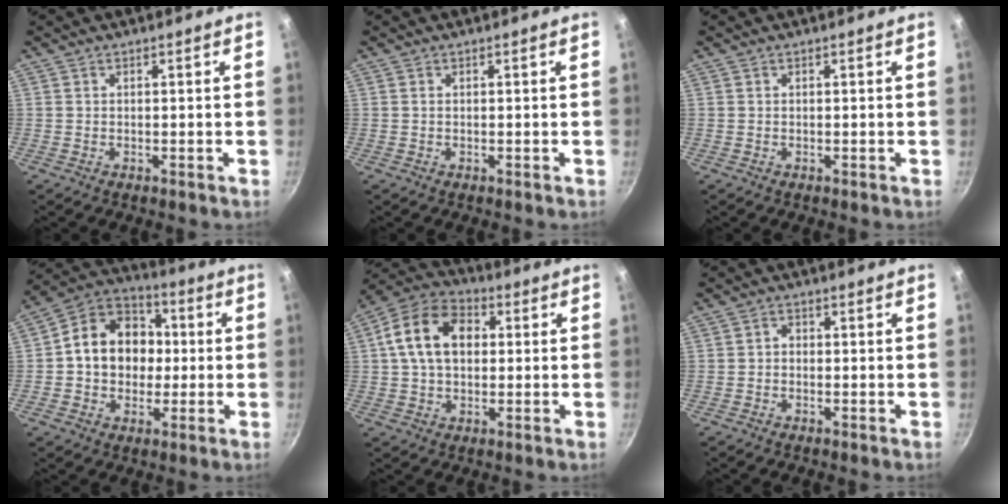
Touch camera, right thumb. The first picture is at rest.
{"total": 0.0}
{"total": 0.0}
{"total": 14.9, "force": [0.5, 12.2, 8.6], "torque": [-0.102, 0.029, -0.010]}
{"total": 13.6, "force": [2.2, 9.6, 9.4], "torque": [-0.140, 0.023, 0.019]}
{"total": 1.5, "force": [-0.4, 1.3, 0.8], "torque": [-0.012, 0.009, -0.009]}